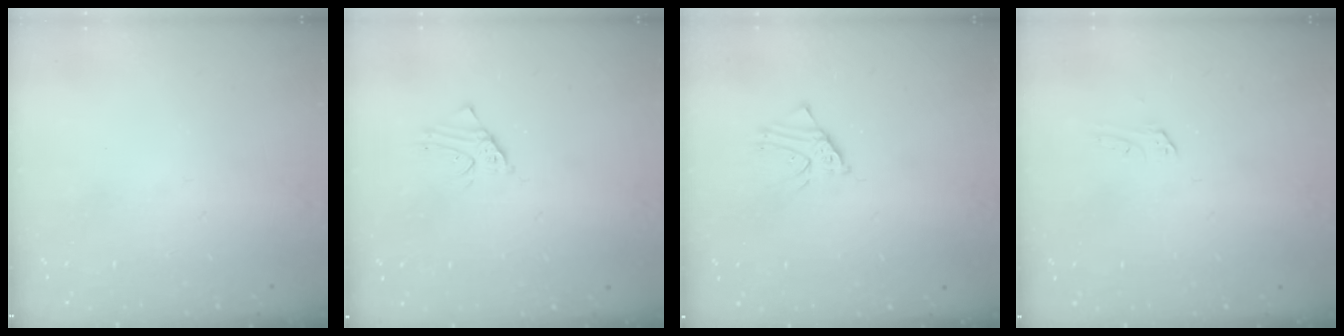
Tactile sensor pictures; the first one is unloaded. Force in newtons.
{"total": 2.0, "press": 2.0, "slide": 0.1}
{"total": 2.3, "press": 2.3, "slide": 0.2}
{"total": 1.6, "press": 1.6, "slide": 0.2}